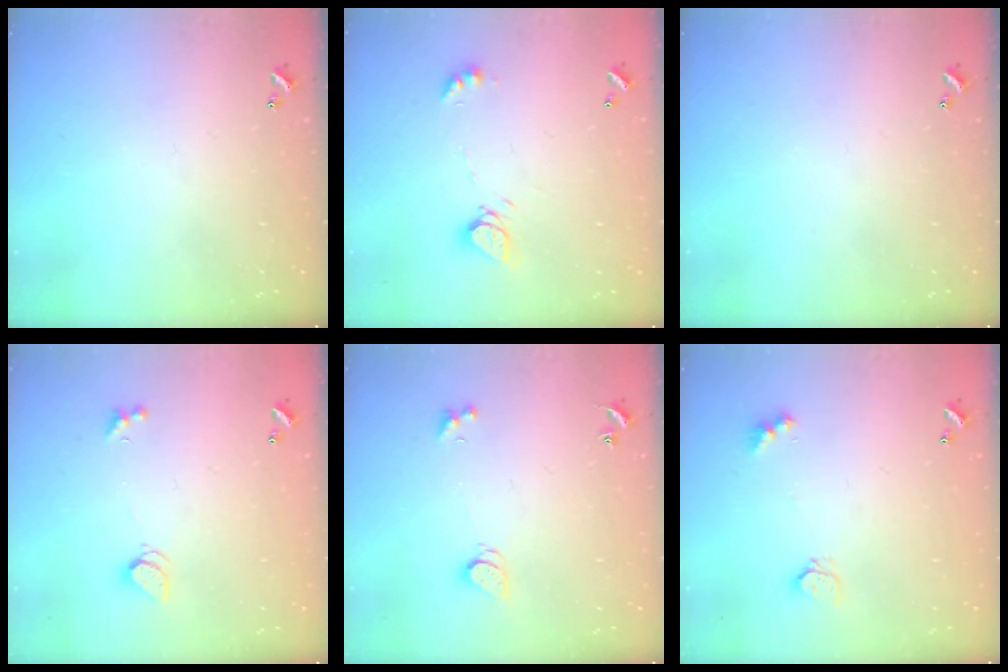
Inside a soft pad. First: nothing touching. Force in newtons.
{"total": 7.2, "press": 7.2, "slide": 0.7}
{"total": 0.0}
{"total": 1.8, "press": 1.8, "slide": 0.5}
{"total": 1.7, "press": 1.7, "slide": 0.4}
{"total": 3.7, "press": 3.7, "slide": 0.5}